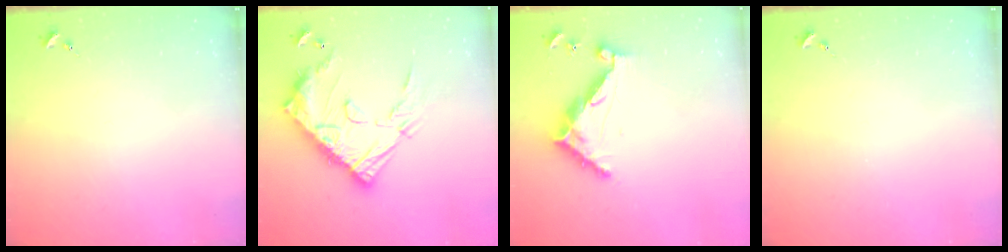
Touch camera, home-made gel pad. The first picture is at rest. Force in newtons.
{"total": 21.0, "press": 21.0, "slide": 1.6}
{"total": 9.6, "press": 9.6, "slide": 0.8}
{"total": 0.0}